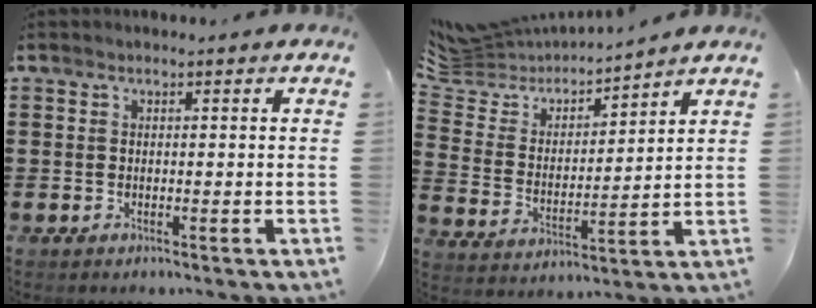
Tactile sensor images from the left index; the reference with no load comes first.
{"total": 5.2, "force": [4.8, 1.8, 0.6], "torque": [-0.061, -0.036, 0.075]}